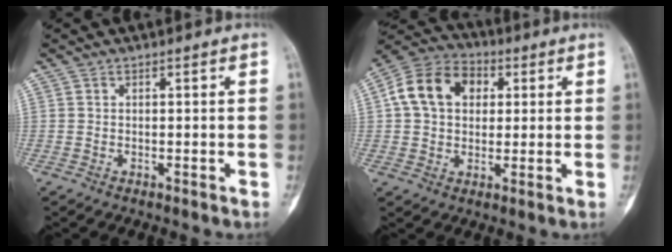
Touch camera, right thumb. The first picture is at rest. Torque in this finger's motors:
{"motor_torque": [0.87, 1.02, 0.75, 0.17, 0.07]}